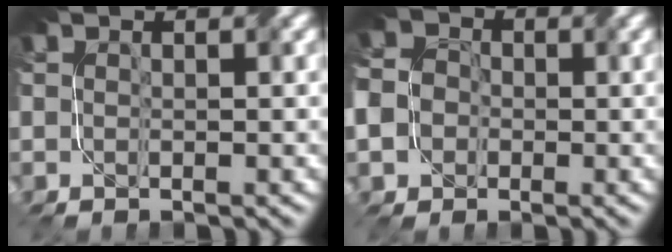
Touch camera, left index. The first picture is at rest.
{"total": 5.7, "force": [-1.6, 5.2, 1.7], "torque": [-0.044, 0.004, -0.043]}